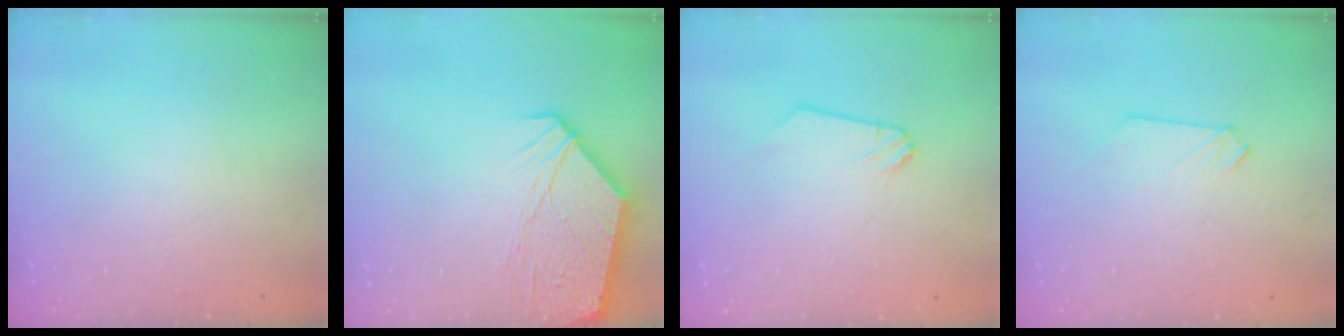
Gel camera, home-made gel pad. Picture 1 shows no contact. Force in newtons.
{"total": 12.5, "press": 12.4, "slide": 2.0}
{"total": 0.0}
{"total": 0.0}